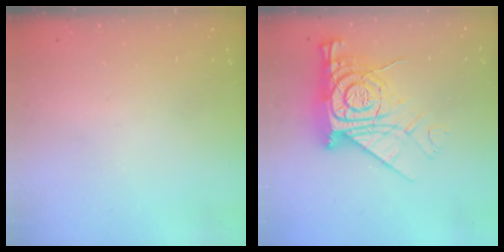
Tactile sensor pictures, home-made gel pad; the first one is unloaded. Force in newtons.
{"total": 19.1, "press": 19.0, "slide": 1.8}